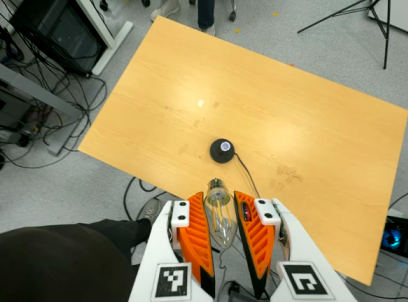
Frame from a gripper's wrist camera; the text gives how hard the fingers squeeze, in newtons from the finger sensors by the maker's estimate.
{"total": 14.5, "left": 15.7, "right": 13.2}